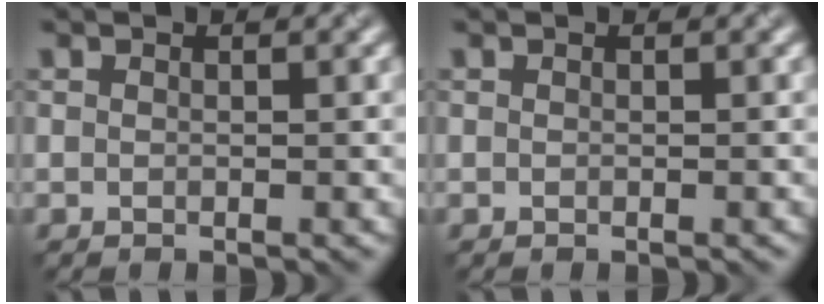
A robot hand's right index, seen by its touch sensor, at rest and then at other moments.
{"total": 0.0}